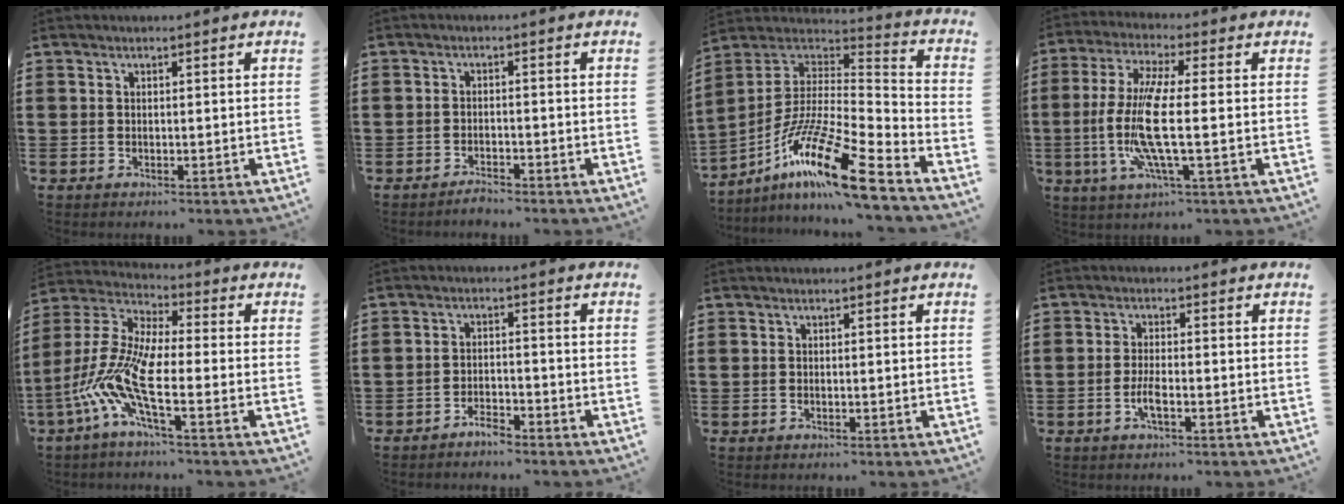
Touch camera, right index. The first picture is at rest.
{"total": 1.7, "force": [-1.7, 0.0, 0.4], "torque": [-0.013, -0.002, -0.032]}
{"total": 17.2, "force": [-11.2, 2.3, 12.8], "torque": [-0.242, 0.015, -0.206]}
{"total": 10.8, "force": [-1.2, 1.5, 10.6], "torque": [-0.231, -0.025, -0.027]}
{"total": 11.1, "force": [-3.8, 3.0, 10.0], "torque": [-0.245, -0.018, -0.080]}
{"total": 2.5, "force": [-2.5, 0.3, 0.4], "torque": [-0.015, 0.004, -0.050]}
{"total": 0.0}
{"total": 2.8, "force": [-1.1, 0.4, 2.6], "torque": [-0.061, -0.009, -0.022]}